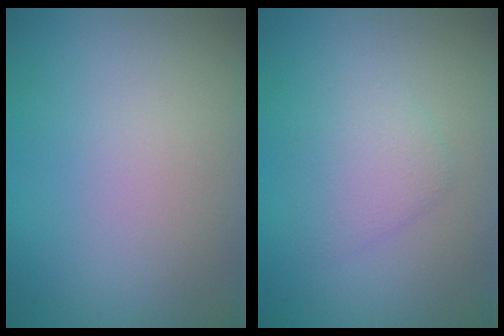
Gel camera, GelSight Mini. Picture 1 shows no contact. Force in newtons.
{"total": 2.2, "press": 2.2, "slide": 0.1}